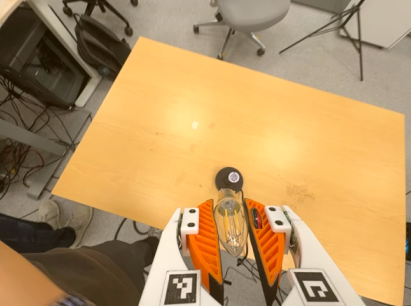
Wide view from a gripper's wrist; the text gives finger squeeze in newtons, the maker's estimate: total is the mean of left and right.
{"total": 12.6, "left": 12.6, "right": 12.7}